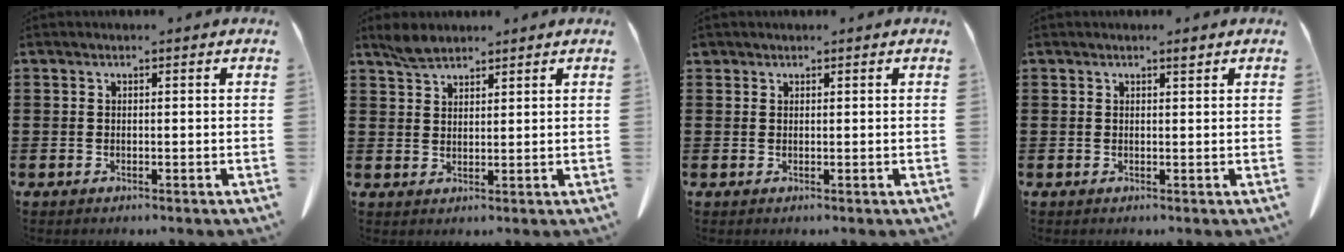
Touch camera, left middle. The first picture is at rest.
{"total": 3.1, "force": [2.6, 1.1, 1.3], "torque": [-0.031, 0.003, 0.051]}
{"total": 0.8, "force": [0.7, 0.4, 0.1], "torque": [-0.005, 0.001, 0.014]}
{"total": 1.0, "force": [0.8, 0.1, 0.6], "torque": [-0.005, -0.004, 0.012]}